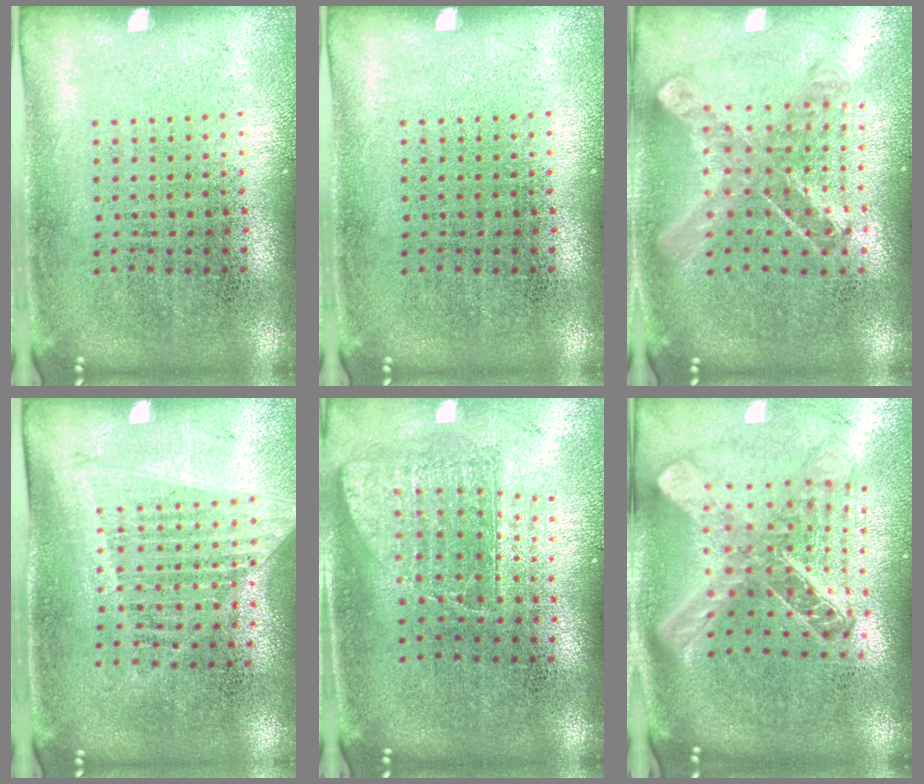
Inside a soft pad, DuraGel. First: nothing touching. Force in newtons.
{"total": 0.0}
{"total": 0.8, "press": 0.8, "slide": 0.2}
{"total": 1.2, "press": 1.1, "slide": 0.5}
{"total": 1.4, "press": 1.1, "slide": 0.9}
{"total": 2.6, "press": 1.9, "slide": 1.8}